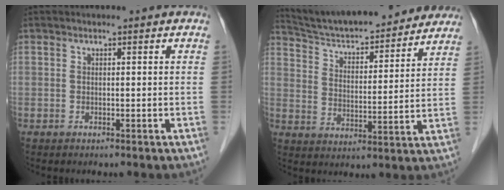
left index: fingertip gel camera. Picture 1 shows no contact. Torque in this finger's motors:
{"motor_torque": [-0.23, -0.80, 0.25, 0.13]}